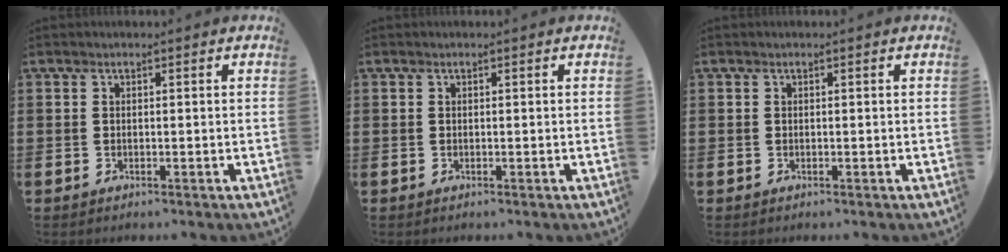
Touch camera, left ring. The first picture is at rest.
{"total": 0.0}
{"total": 0.0}